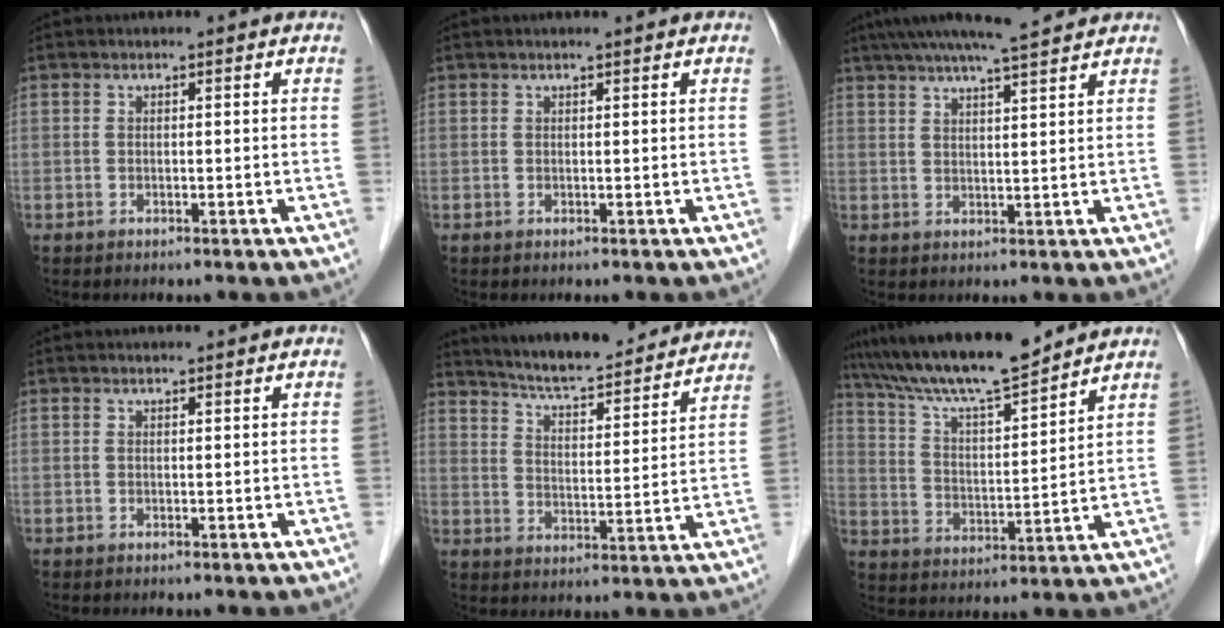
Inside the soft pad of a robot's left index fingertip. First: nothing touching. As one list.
[{"total": 0.6, "force": [0.5, 0.0, 0.4], "torque": [-0.006, 0.003, 0.009]}, {"total": 10.2, "force": [8.9, 0.2, 5.1], "torque": [-0.085, 0.026, 0.127]}, {"total": 1.0, "force": [0.9, 0.0, 0.2], "torque": [-0.006, 0.009, 0.015]}, {"total": 19.7, "force": [18.2, 3.0, 6.8], "torque": [-0.098, -0.003, 0.250]}, {"total": 13.4, "force": [12.0, 0.4, 5.9], "torque": [-0.110, 0.006, 0.212]}]